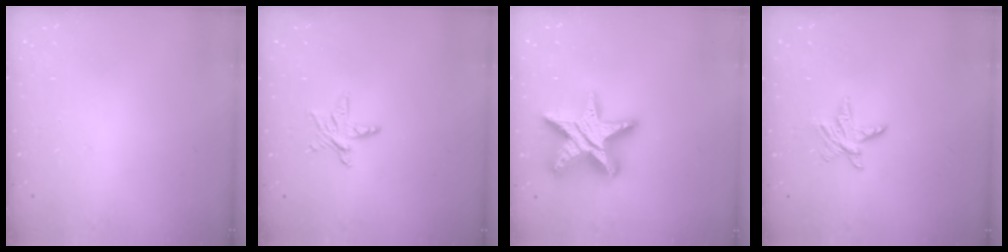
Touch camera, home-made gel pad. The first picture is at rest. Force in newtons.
{"total": 5.8, "press": 5.8, "slide": 0.2}
{"total": 19.7, "press": 19.7, "slide": 1.5}
{"total": 5.8, "press": 5.8, "slide": 0.1}